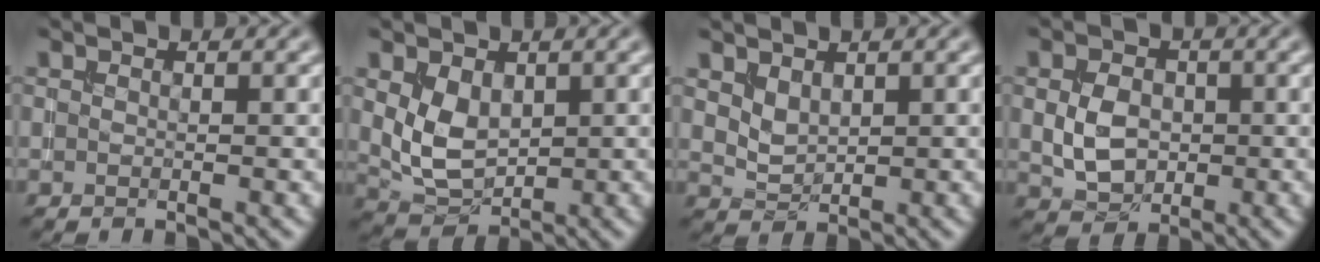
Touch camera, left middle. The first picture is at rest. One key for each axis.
{"total": 4.1, "fx": 0.8, "fy": 2.9, "fz": 2.8, "tx": -0.061, "ty": -0.007, "tz": 0.022}
{"total": 1.8, "fx": 1.1, "fy": 1.0, "fz": 0.9, "tx": -0.018, "ty": -0.005, "tz": 0.028}
{"total": 4.0, "fx": -0.1, "fy": 3.1, "fz": 2.5, "tx": -0.056, "ty": -0.004, "tz": -0.002}